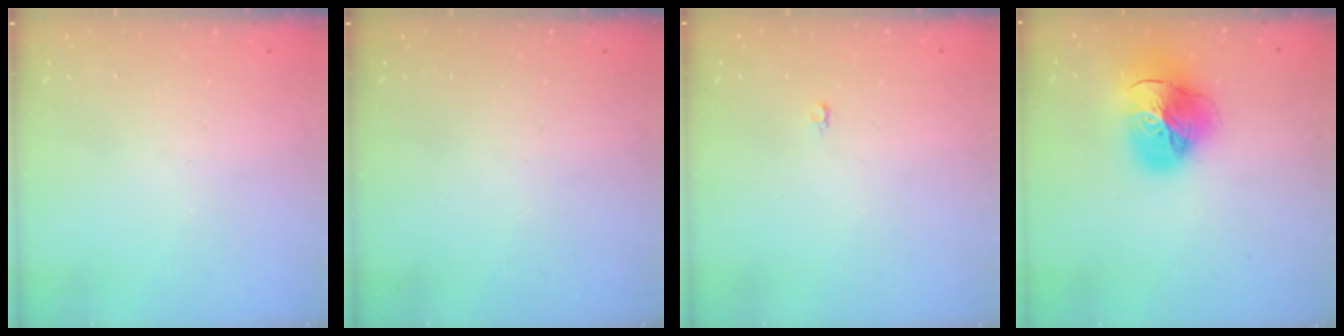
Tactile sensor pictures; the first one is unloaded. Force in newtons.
{"total": 0.0}
{"total": 2.2, "press": 2.2, "slide": 0.2}
{"total": 23.3, "press": 23.2, "slide": 2.4}